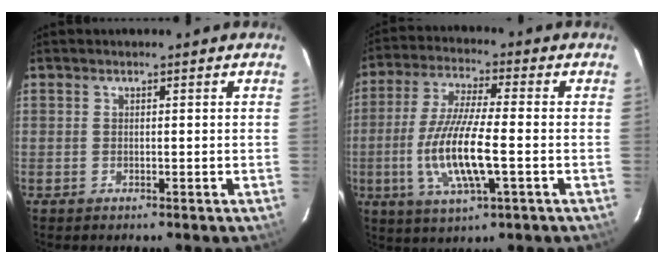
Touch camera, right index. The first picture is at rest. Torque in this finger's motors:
{"motor_torque": [1.25, -0.89, 0.76, 0.21]}